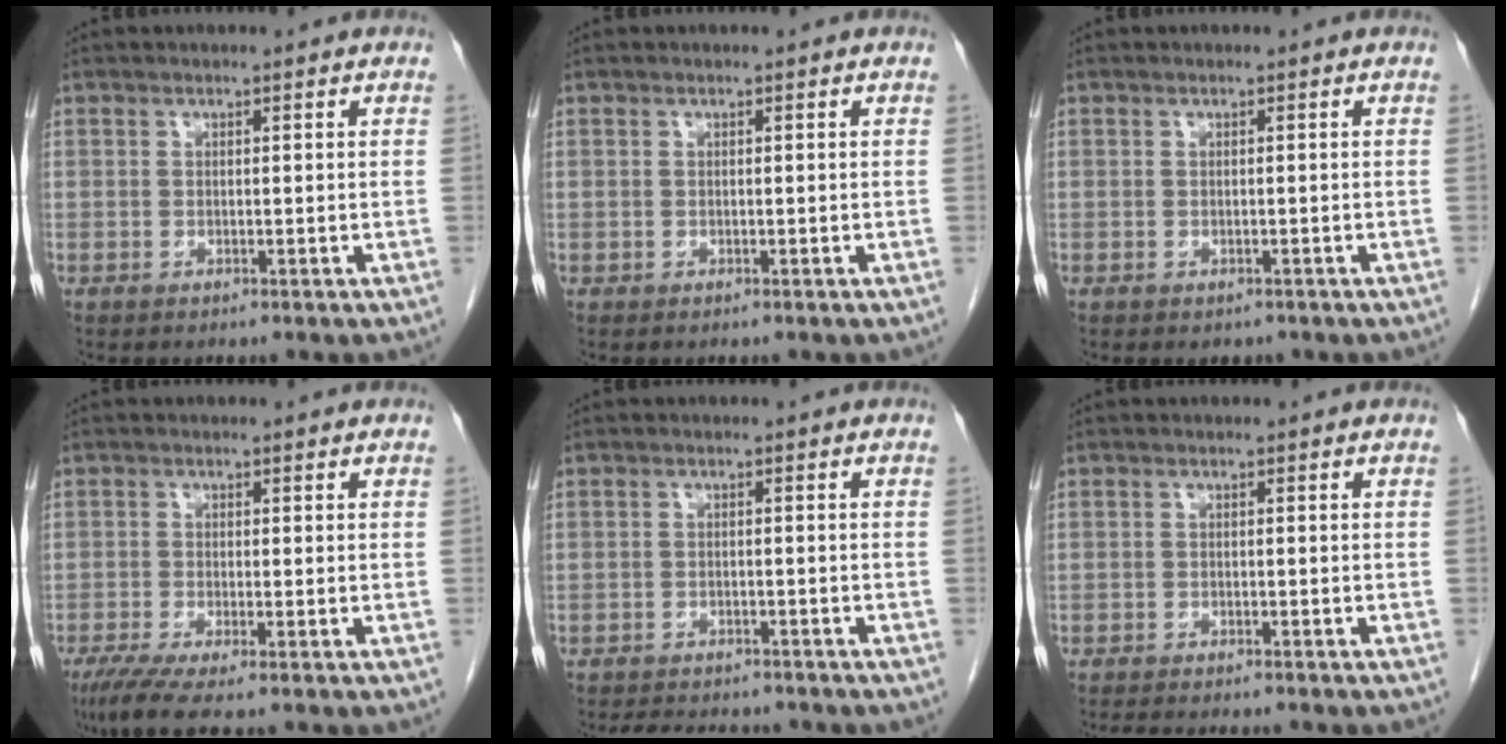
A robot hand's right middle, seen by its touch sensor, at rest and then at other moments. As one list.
[{"total": 0.0}, {"total": 1.0, "force": [-0.6, 0.7, 0.4], "torque": [-0.006, 0.000, -0.003]}, {"total": 4.9, "force": [-3.4, 0.1, 3.5], "torque": [-0.062, -0.015, -0.062]}, {"total": 7.3, "force": [-6.6, 2.1, 2.4], "torque": [-0.034, -0.003, -0.088]}, {"total": 6.3, "force": [-5.6, 0.7, 2.9], "torque": [-0.035, -0.010, -0.079]}]